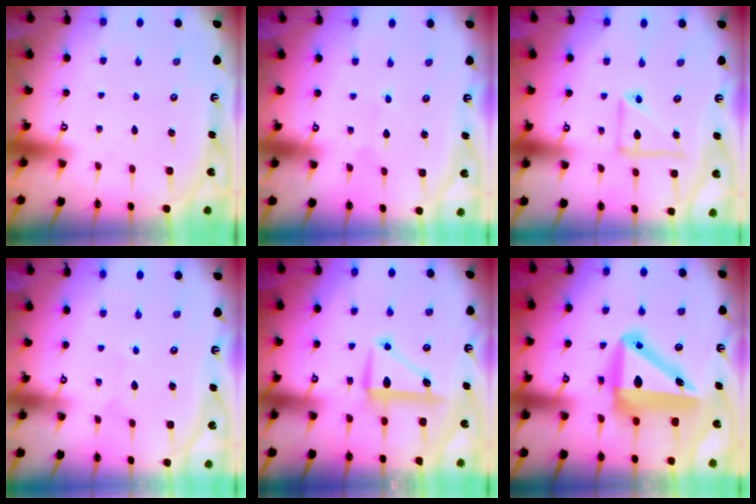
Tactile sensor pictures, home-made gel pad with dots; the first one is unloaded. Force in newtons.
{"total": 1.5, "press": 1.5, "slide": 0.1}
{"total": 10.4, "press": 10.4, "slide": 0.9}
{"total": 2.9, "press": 2.8, "slide": 0.4}
{"total": 8.1, "press": 8.1, "slide": 0.3}
{"total": 14.3, "press": 13.7, "slide": 4.0}